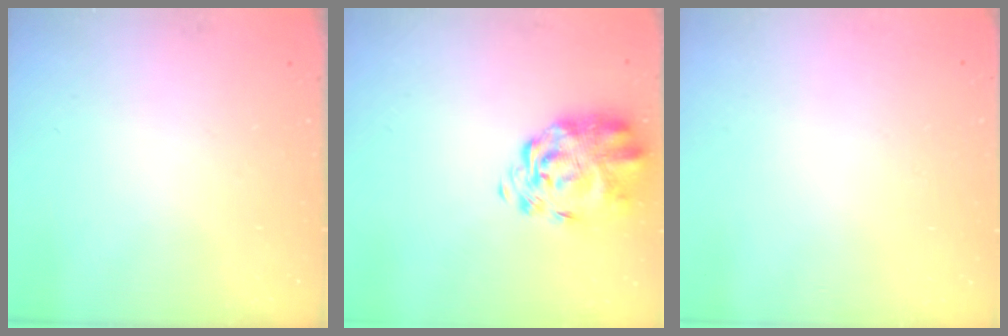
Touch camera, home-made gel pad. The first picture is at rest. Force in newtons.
{"total": 3.8, "press": 3.5, "slide": 1.6}
{"total": 1.6, "press": 1.6, "slide": 0.2}